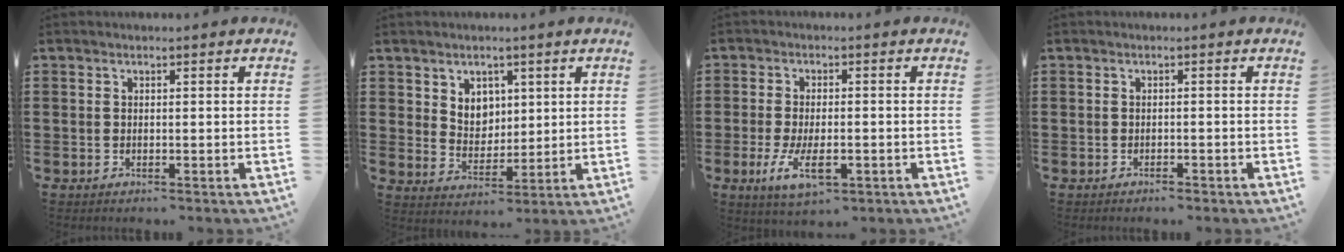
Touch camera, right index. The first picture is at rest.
{"total": 4.5, "force": [2.5, 3.6, 0.8], "torque": [-0.027, 0.005, 0.045]}
{"total": 5.9, "force": [-1.9, 2.5, 5.0], "torque": [-0.112, -0.009, -0.038]}
{"total": 0.7, "force": [-0.7, 0.0, 0.1], "torque": [-0.004, -0.002, -0.014]}